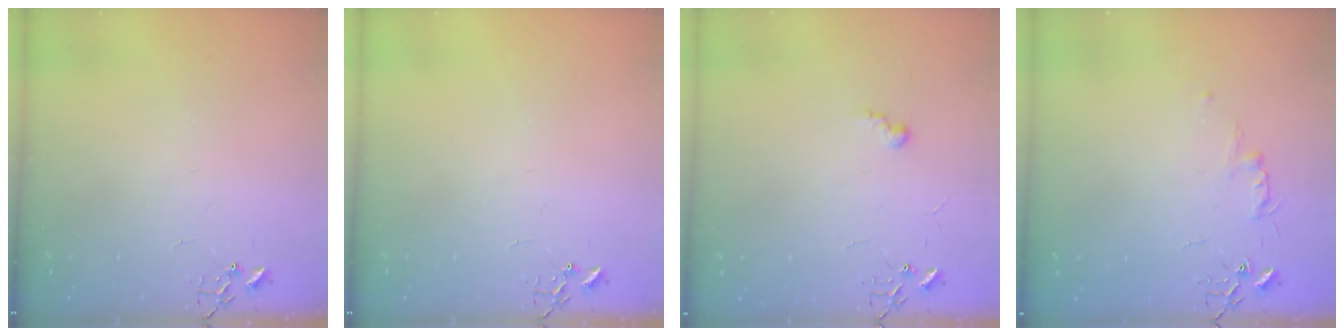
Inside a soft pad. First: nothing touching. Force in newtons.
{"total": 0.0}
{"total": 5.3, "press": 5.3, "slide": 0.5}
{"total": 4.8, "press": 4.7, "slide": 0.6}